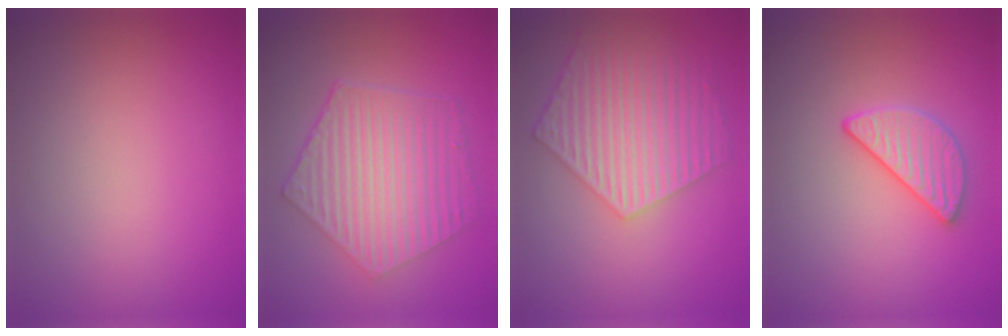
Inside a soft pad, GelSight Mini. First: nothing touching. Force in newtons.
{"total": 6.8, "press": 4.9, "slide": 4.7}
{"total": 6.5, "press": 5.0, "slide": 4.2}
{"total": 2.9, "press": 2.6, "slide": 1.1}